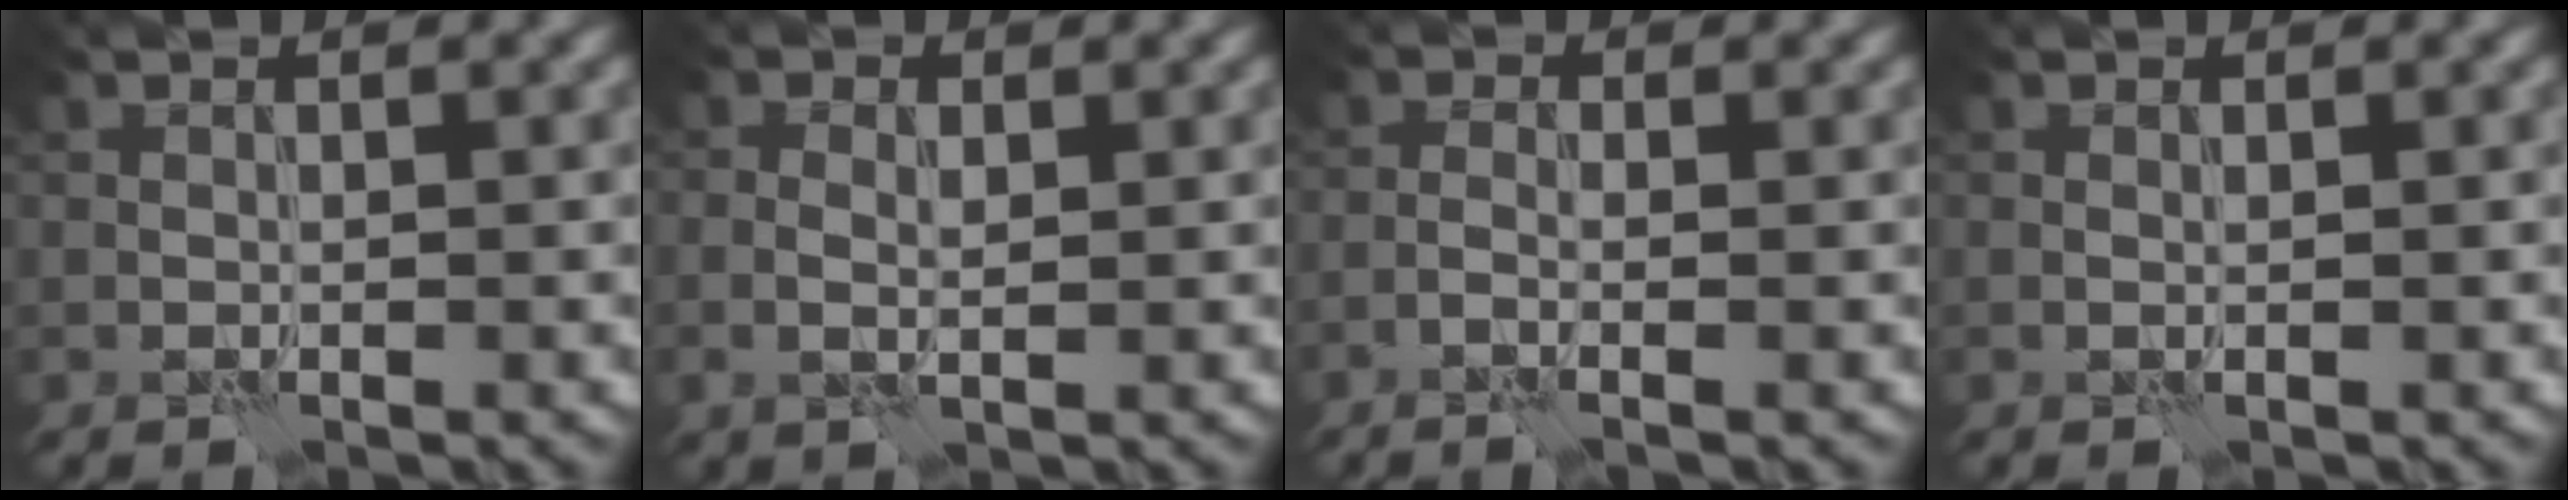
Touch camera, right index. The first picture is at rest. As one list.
[{"total": 1.9, "force": [0.2, 1.1, 1.5], "torque": [-0.033, 0.002, 0.000]}, {"total": 1.9, "force": [-0.9, 0.5, 1.6], "torque": [-0.034, -0.002, -0.021]}, {"total": 0.0}]